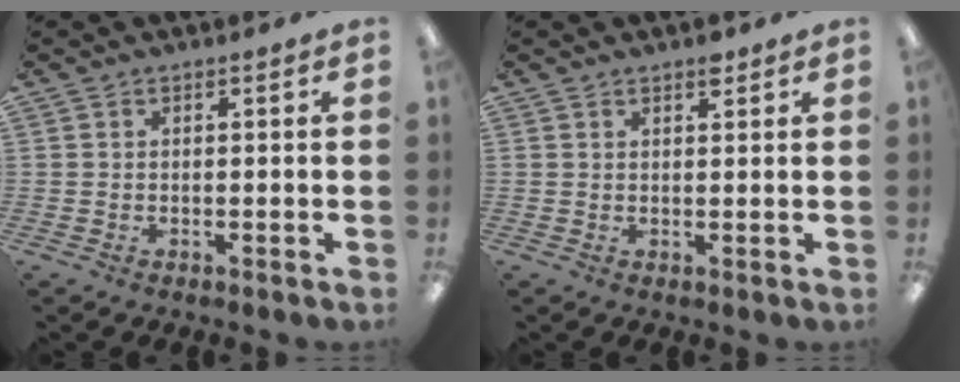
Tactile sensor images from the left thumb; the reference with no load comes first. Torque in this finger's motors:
{"motor_torque": [0.31, 0.09, 0.44, -0.14, 0.00]}